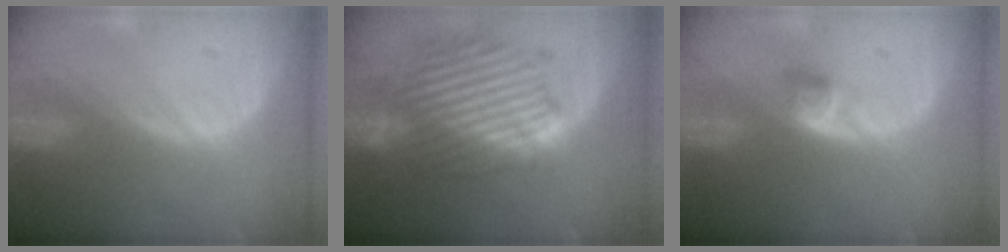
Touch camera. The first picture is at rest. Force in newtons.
{"total": 9.8, "press": 9.8, "slide": 0.3}
{"total": 2.7, "press": 2.4, "slide": 1.1}